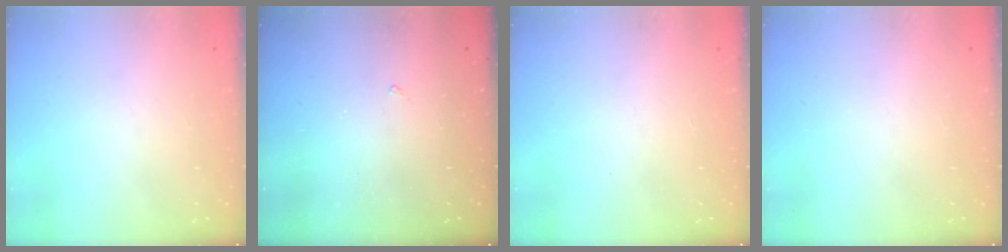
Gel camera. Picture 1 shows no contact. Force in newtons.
{"total": 2.0, "press": 1.9, "slide": 0.3}
{"total": 0.0}
{"total": 0.0}